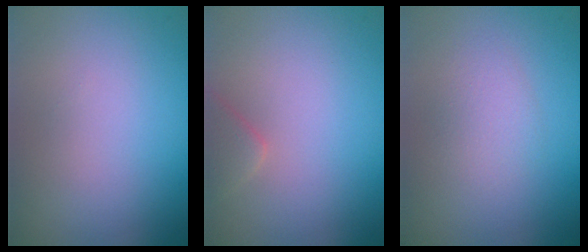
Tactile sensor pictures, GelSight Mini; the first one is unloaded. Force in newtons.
{"total": 1.6, "press": 1.6, "slide": 0.1}
{"total": 1.6, "press": 1.6, "slide": 0.1}